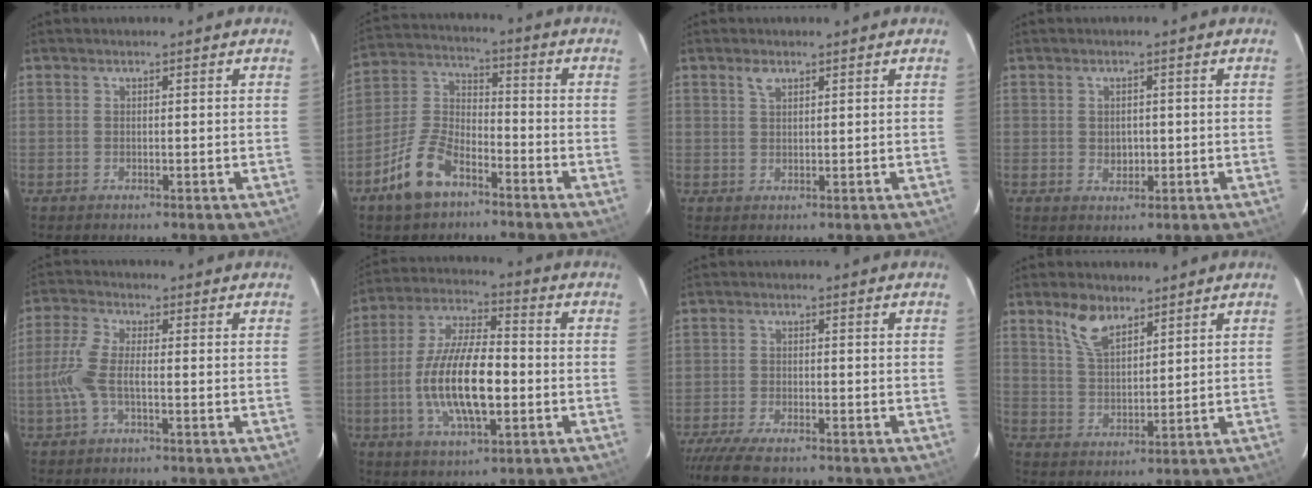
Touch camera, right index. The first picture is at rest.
{"total": 11.4, "force": [-7.1, 5.6, 6.9], "torque": [-0.152, 0.016, -0.133]}
{"total": 1.8, "force": [1.2, 0.9, 1.0], "torque": [-0.019, 0.004, 0.022]}
{"total": 2.6, "force": [-0.2, 2.2, 1.3], "torque": [-0.019, 0.000, 0.001]}
{"total": 8.0, "force": [-1.7, 2.2, 7.5], "torque": [-0.174, 0.004, -0.035]}
{"total": 15.9, "force": [-3.0, 5.7, 14.5], "torque": [-0.291, -0.003, -0.055]}
{"total": 8.6, "force": [-7.5, 1.7, 3.9], "torque": [-0.101, -0.033, -0.134]}
{"total": 7.2, "force": [4.9, 3.3, 4.1], "torque": [-0.076, 0.008, 0.097]}